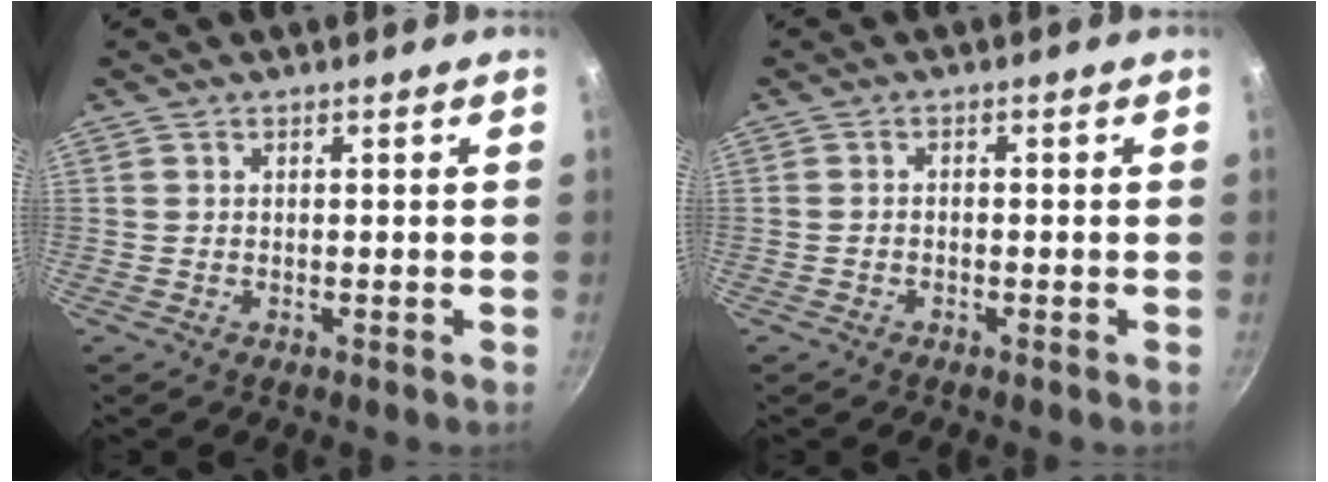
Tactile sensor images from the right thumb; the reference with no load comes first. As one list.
[{"total": 0.9, "force": [-0.6, 0.5, 0.5], "torque": [-0.012, 0.006, -0.013]}]